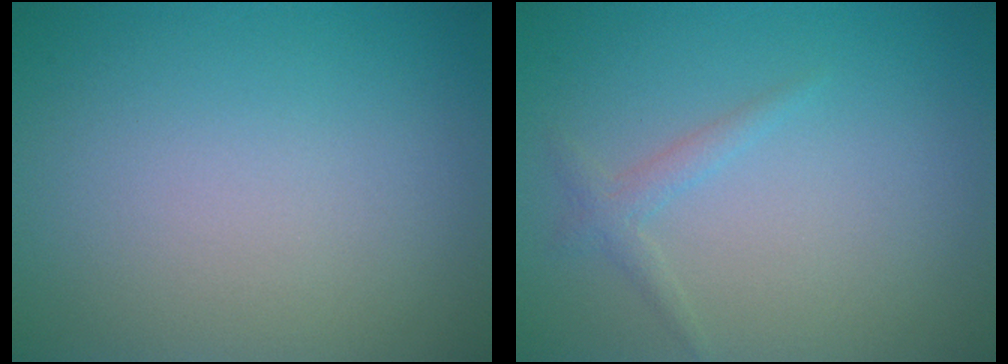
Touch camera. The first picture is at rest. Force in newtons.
{"total": 1.2, "press": 1.2, "slide": 0.1}